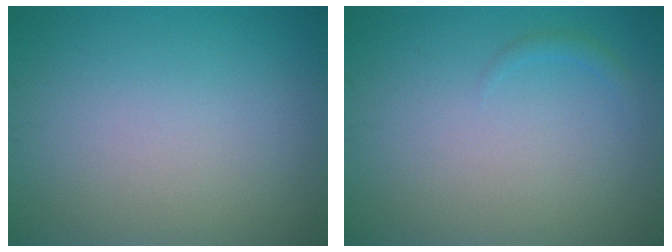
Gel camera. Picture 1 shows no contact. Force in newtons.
{"total": 0.7, "press": 0.7, "slide": 0.1}